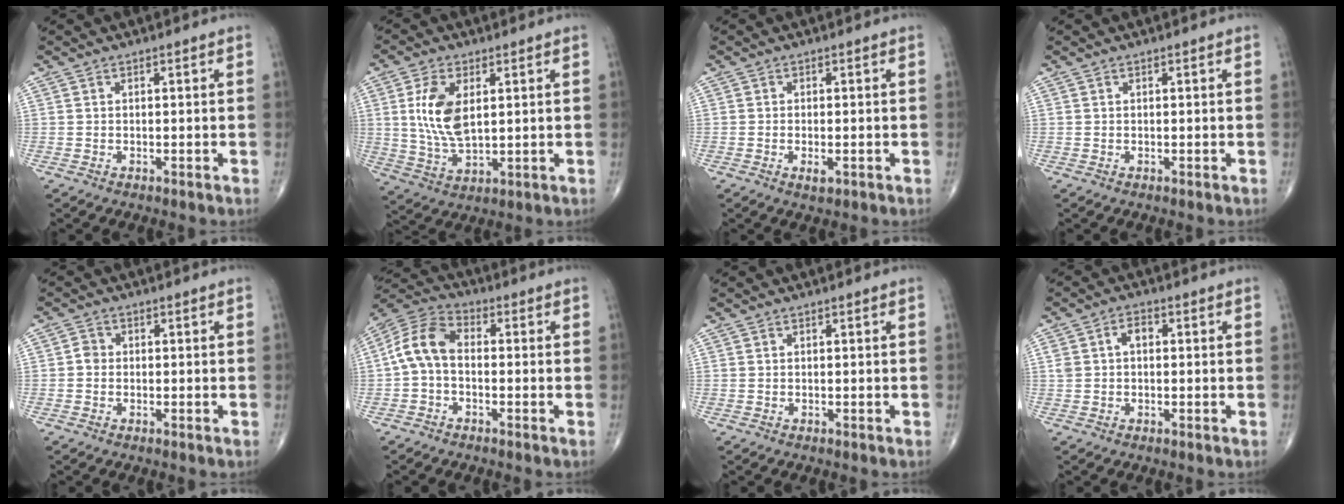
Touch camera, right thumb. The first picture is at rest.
{"total": 10.2, "force": [2.3, 5.3, 8.4], "torque": [-0.163, -0.015, 0.051]}
{"total": 2.0, "force": [-0.7, 0.8, 1.7], "torque": [-0.029, -0.001, -0.011]}
{"total": 0.0}
{"total": 1.7, "force": [-0.2, 1.5, 0.8], "torque": [-0.004, 0.006, -0.009]}
{"total": 8.7, "force": [-0.6, 5.4, 6.8], "torque": [-0.132, 0.029, -0.028]}
{"total": 0.0}
{"total": 3.6, "force": [0.6, 2.4, 2.6], "torque": [-0.049, 0.014, 0.011]}